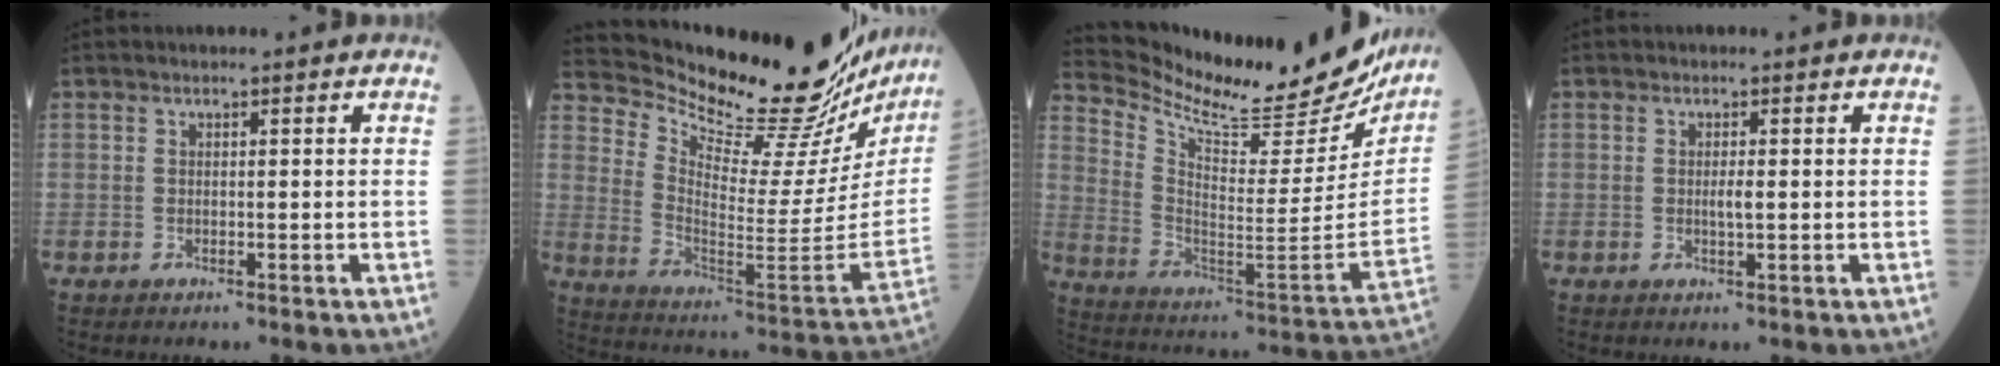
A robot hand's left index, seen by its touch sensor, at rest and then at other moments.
{"total": 29.2, "force": [26.8, 4.1, 11.0], "torque": [-0.185, -0.117, 0.358]}
{"total": 27.9, "force": [25.5, 5.0, 10.2], "torque": [-0.179, -0.087, 0.355]}
{"total": 1.4, "force": [0.0, 0.2, 1.4], "torque": [-0.028, -0.001, 0.001]}